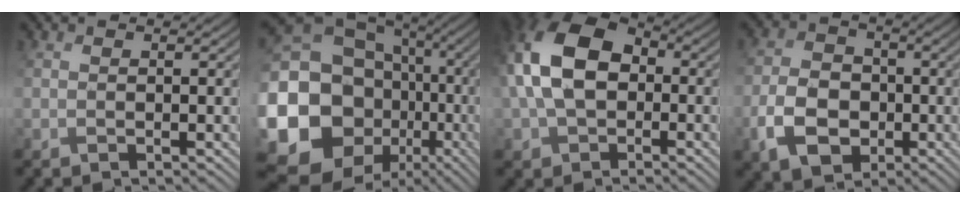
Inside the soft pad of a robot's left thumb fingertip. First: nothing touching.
{"total": 24.6, "force": [-3.4, 20.8, 12.6], "torque": [-0.332, -0.021, -0.061]}
{"total": 13.0, "force": [0.4, 8.8, 9.6], "torque": [-0.220, 0.009, -0.008]}
{"total": 7.7, "force": [-2.8, 5.8, 4.3], "torque": [-0.096, -0.010, -0.062]}